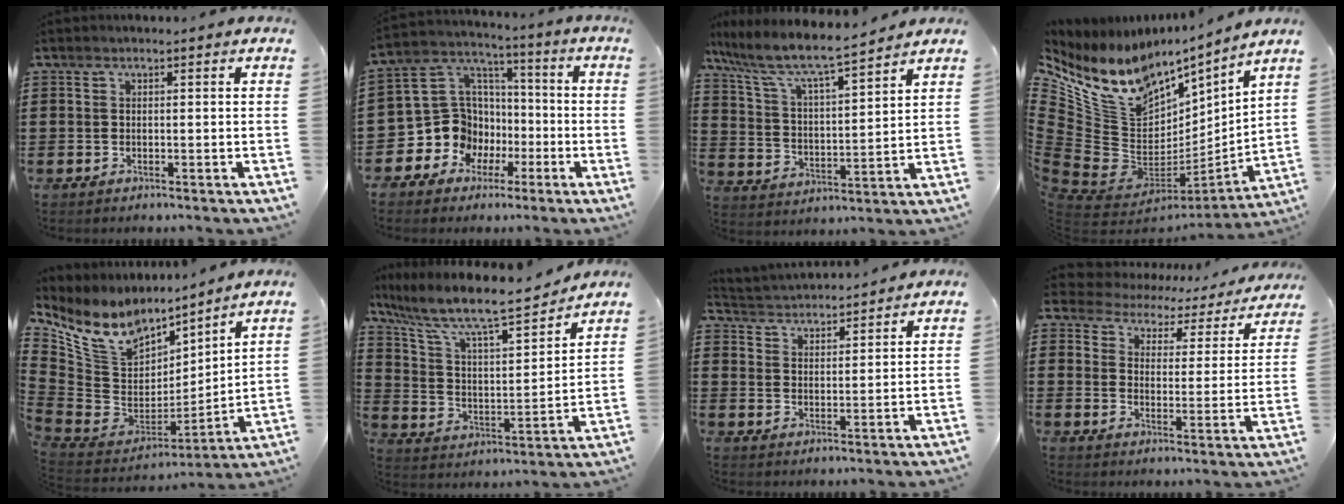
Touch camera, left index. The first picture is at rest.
{"total": 10.4, "force": [-2.7, 9.7, 2.6], "torque": [-0.112, -0.008, -0.046]}
{"total": 7.3, "force": [6.3, 1.0, 3.6], "torque": [-0.099, -0.037, 0.103]}
{"total": 14.1, "force": [7.1, 9.4, 7.7], "torque": [-0.191, -0.072, 0.116]}
{"total": 10.6, "force": [6.6, 6.6, 4.9], "torque": [-0.148, -0.043, 0.122]}
{"total": 9.8, "force": [8.1, 1.5, 5.2], "torque": [-0.137, -0.054, 0.134]}
{"total": 3.3, "force": [3.2, 0.3, -0.5], "torque": [-0.008, -0.019, 0.055]}
{"total": 3.5, "force": [3.3, 1.1, 0.1], "torque": [-0.029, -0.026, 0.048]}